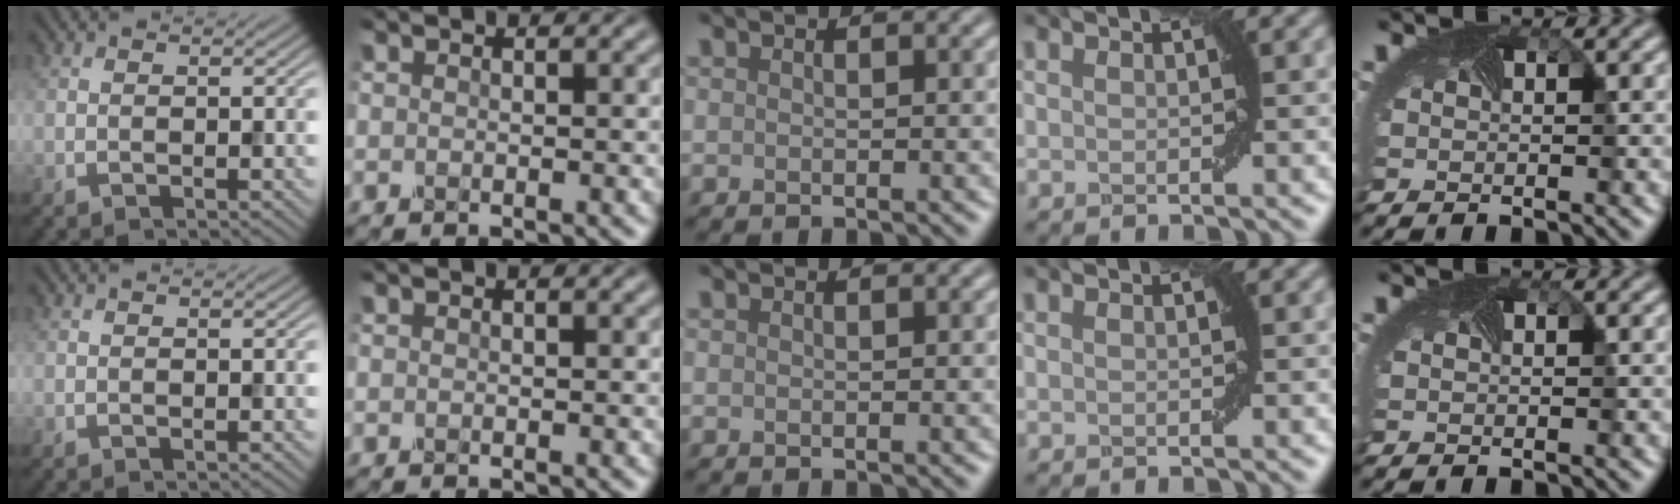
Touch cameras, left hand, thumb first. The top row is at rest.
{}